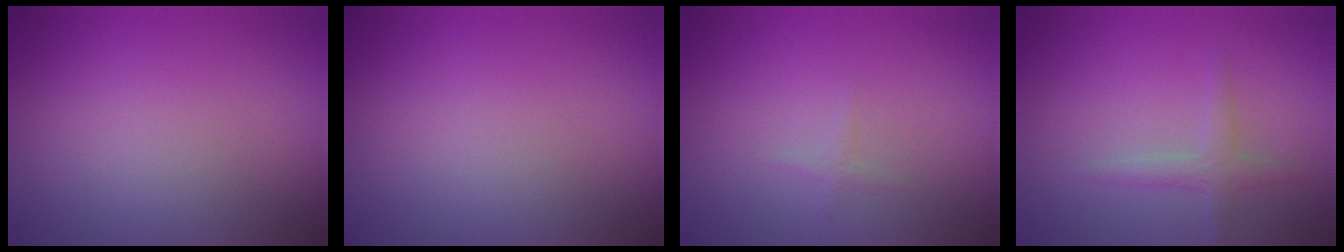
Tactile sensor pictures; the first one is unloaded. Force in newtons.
{"total": 0.0}
{"total": 0.6, "press": 0.6, "slide": 0.0}
{"total": 1.7, "press": 1.7, "slide": 0.1}